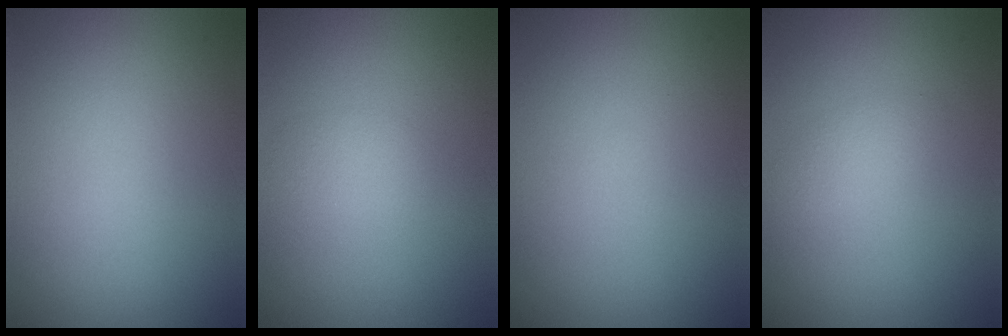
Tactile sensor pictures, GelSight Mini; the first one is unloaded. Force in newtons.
{"total": 1.2, "press": 1.2, "slide": 0.0}
{"total": 0.0}
{"total": 1.1, "press": 1.1, "slide": 0.1}